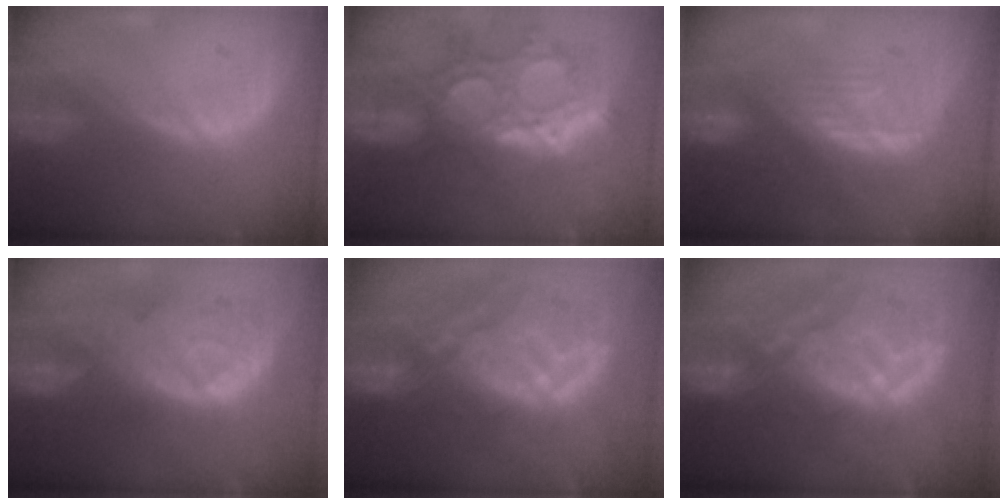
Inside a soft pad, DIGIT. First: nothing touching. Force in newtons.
{"total": 13.3, "press": 11.4, "slide": 6.9}
{"total": 8.2, "press": 7.4, "slide": 3.4}
{"total": 11.0, "press": 9.7, "slide": 5.2}
{"total": 12.1, "press": 11.0, "slide": 5.2}
{"total": 12.1, "press": 11.0, "slide": 5.2}